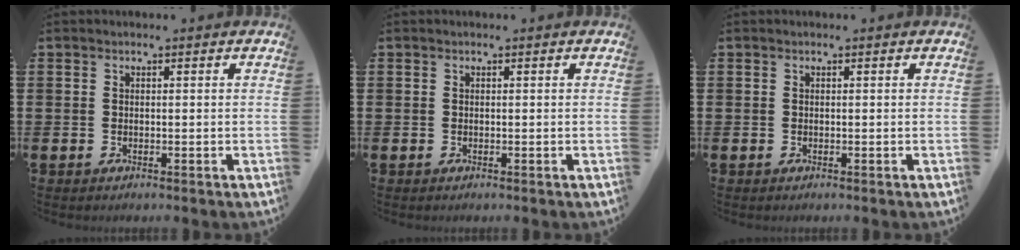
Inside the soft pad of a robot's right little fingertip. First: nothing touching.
{"total": 0.0}
{"total": 0.0}